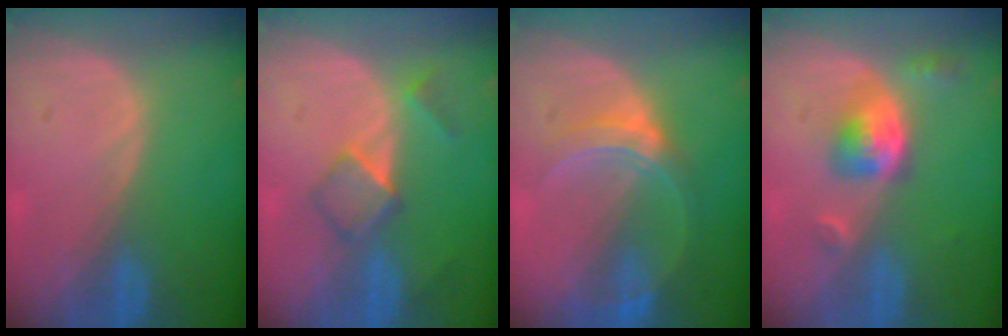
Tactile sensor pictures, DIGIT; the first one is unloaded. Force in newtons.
{"total": 5.3, "press": 4.7, "slide": 2.4}
{"total": 5.8, "press": 5.7, "slide": 0.5}
{"total": 5.4, "press": 5.0, "slide": 2.1}